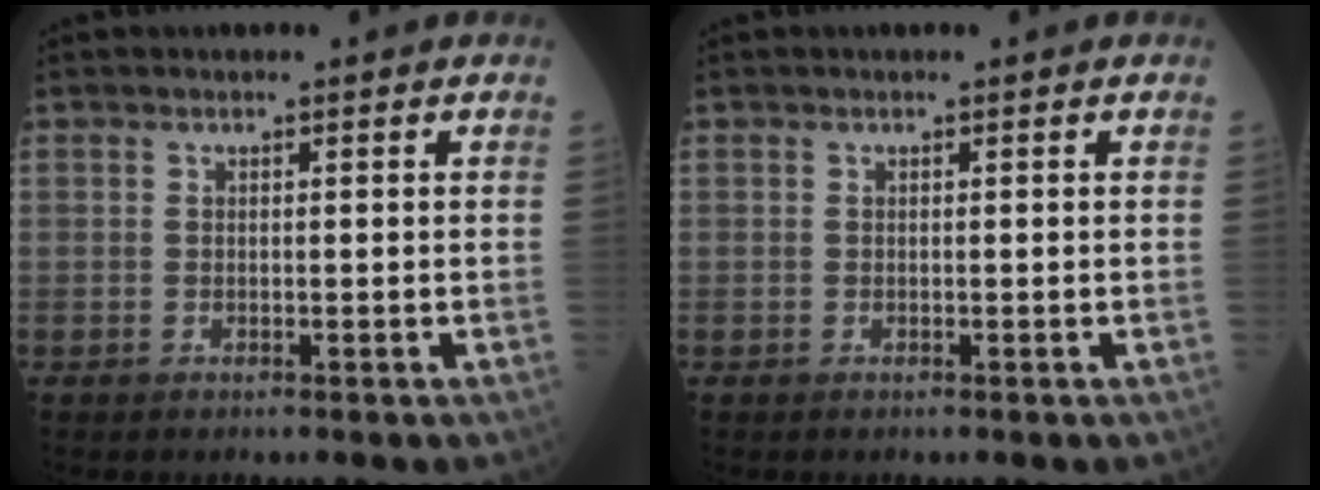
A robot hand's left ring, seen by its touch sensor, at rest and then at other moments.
{"total": 0.0}